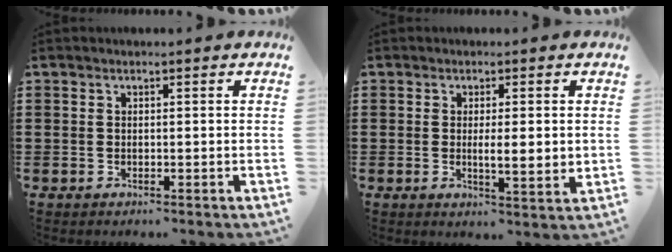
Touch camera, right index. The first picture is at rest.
{"total": 3.7, "force": [0.2, 0.7, 3.6], "torque": [-0.058, -0.002, 0.000]}